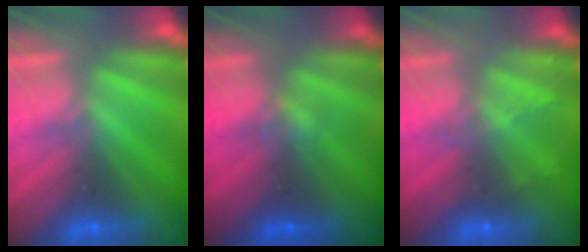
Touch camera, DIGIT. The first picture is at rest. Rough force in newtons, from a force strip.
{"total": 1.2}
{"total": 2.2}